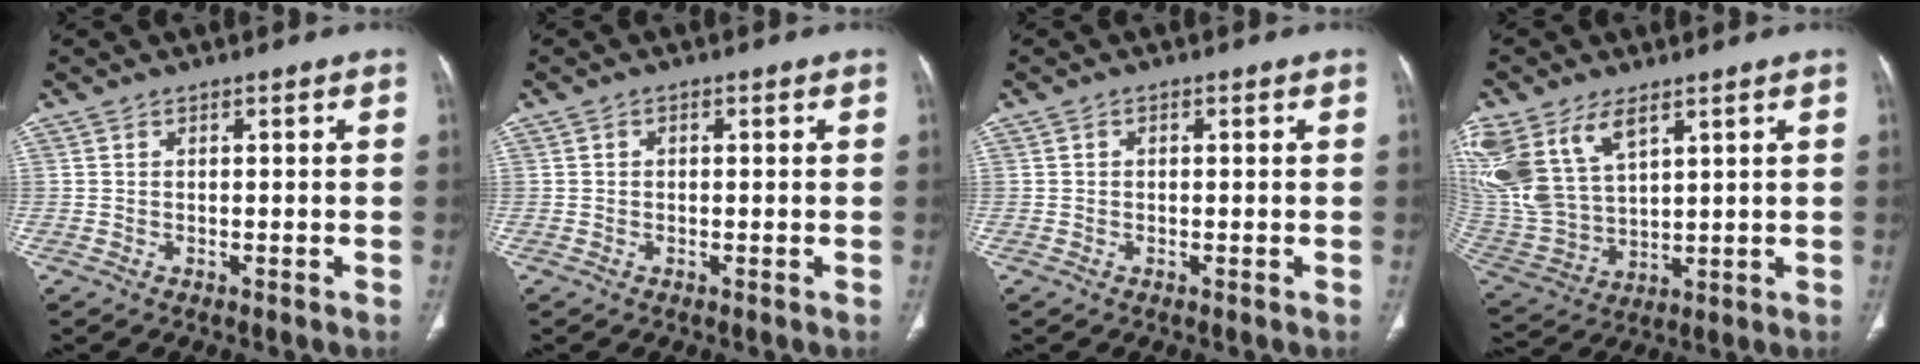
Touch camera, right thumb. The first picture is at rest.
{"total": 0.8, "force": [0.1, 0.6, 0.4], "torque": [-0.003, 0.002, -0.001]}
{"total": 0.5, "force": [0.1, 0.4, 0.3], "torque": [-0.002, 0.002, -0.002]}
{"total": 19.3, "force": [9.1, 11.4, 12.5], "torque": [-0.289, -0.012, 0.195]}